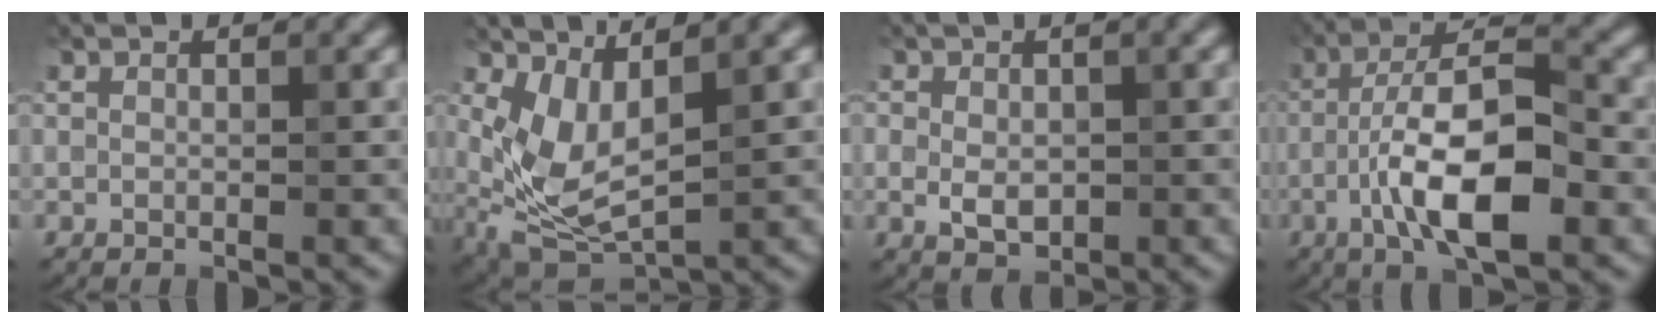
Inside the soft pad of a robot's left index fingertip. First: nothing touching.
{"total": 4.6, "force": [0.2, 2.2, 4.1], "torque": [-0.106, -0.018, 0.010]}
{"total": 2.1, "force": [-0.7, 1.6, 1.2], "torque": [-0.020, -0.007, -0.011]}
{"total": 8.5, "force": [-3.4, 2.5, 7.4], "torque": [-0.124, 0.013, -0.068]}